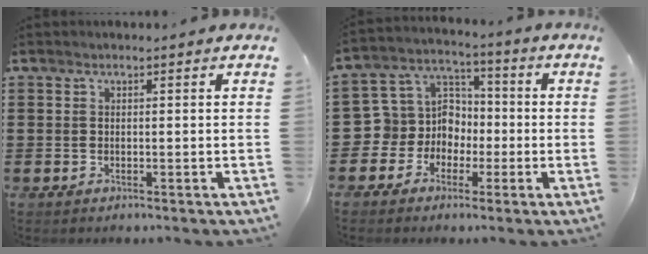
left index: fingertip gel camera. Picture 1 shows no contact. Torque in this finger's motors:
{"motor_torque": [0.98, 0.88, 0.30, 0.02]}